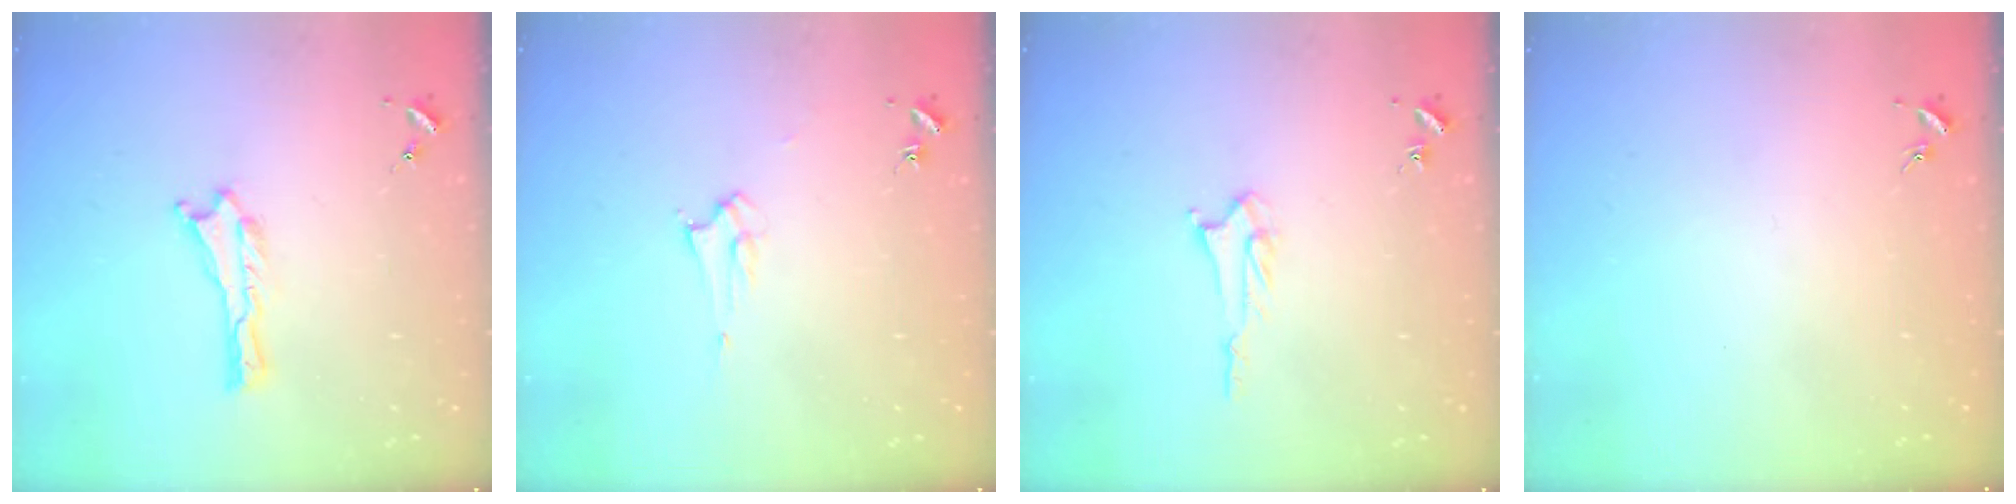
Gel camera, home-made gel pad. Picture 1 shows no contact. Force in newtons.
{"total": 2.1, "press": 2.1, "slide": 0.2}
{"total": 3.0, "press": 3.0, "slide": 0.3}
{"total": 0.0}